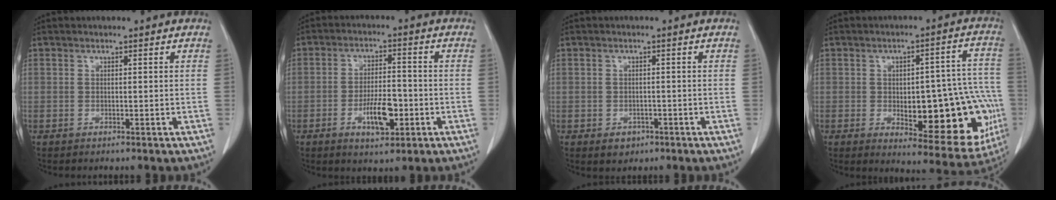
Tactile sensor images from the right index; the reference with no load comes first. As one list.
[{"total": 7.0, "force": [-2.5, 2.5, 6.0], "torque": [-0.109, 0.000, -0.039]}, {"total": 2.2, "force": [-1.1, 1.7, 0.8], "torque": [-0.008, 0.004, -0.006]}, {"total": 20.0, "force": [-4.2, 7.3, 18.2], "torque": [-0.156, 0.031, -0.025]}]